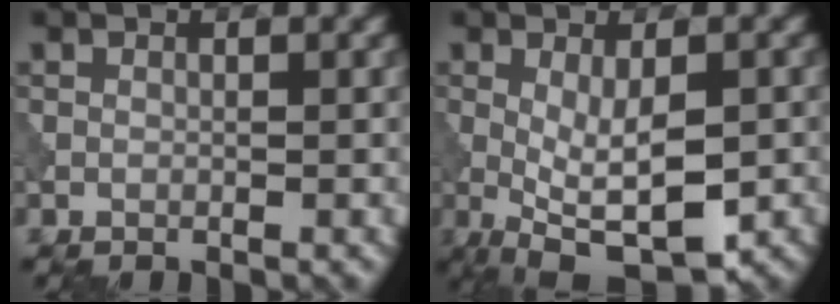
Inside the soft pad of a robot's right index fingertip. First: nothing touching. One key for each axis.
{"total": 7.3, "fx": -1.5, "fy": 2.8, "fz": 6.6, "tx": -0.120, "ty": -0.017, "tz": -0.014}